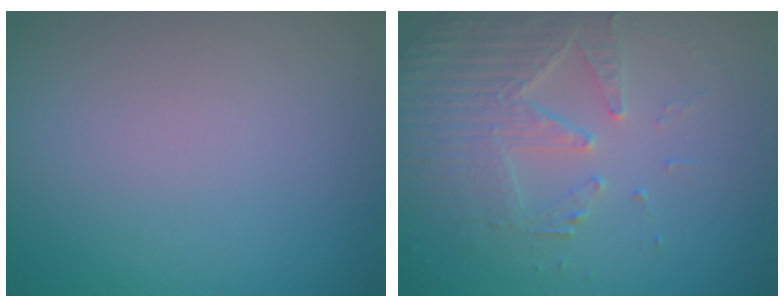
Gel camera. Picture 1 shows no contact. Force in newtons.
{"total": 3.9, "press": 3.7, "slide": 1.4}